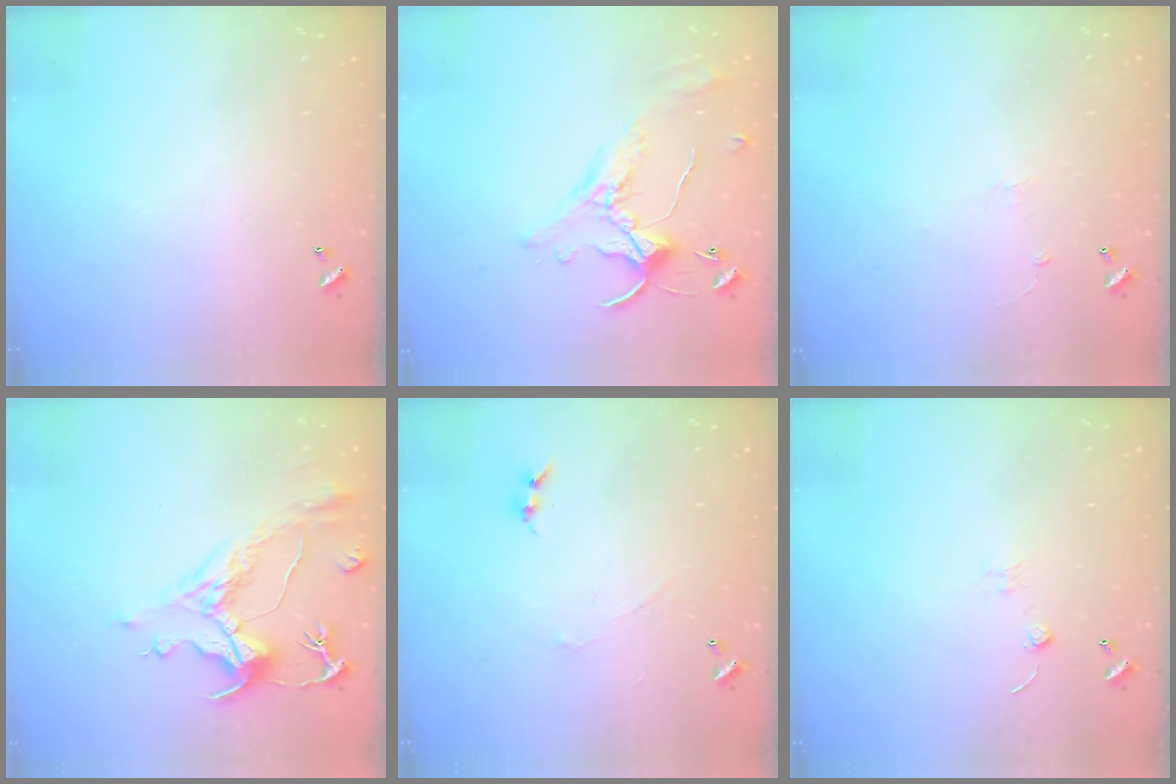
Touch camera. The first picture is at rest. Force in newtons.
{"total": 1.0, "press": 0.2, "slide": 1.0}
{"total": 0.7, "press": 0.2, "slide": 0.7}
{"total": 1.5, "press": 0.3, "slide": 1.5}
{"total": 0.7, "press": 0.5, "slide": 0.5}
{"total": 0.0}